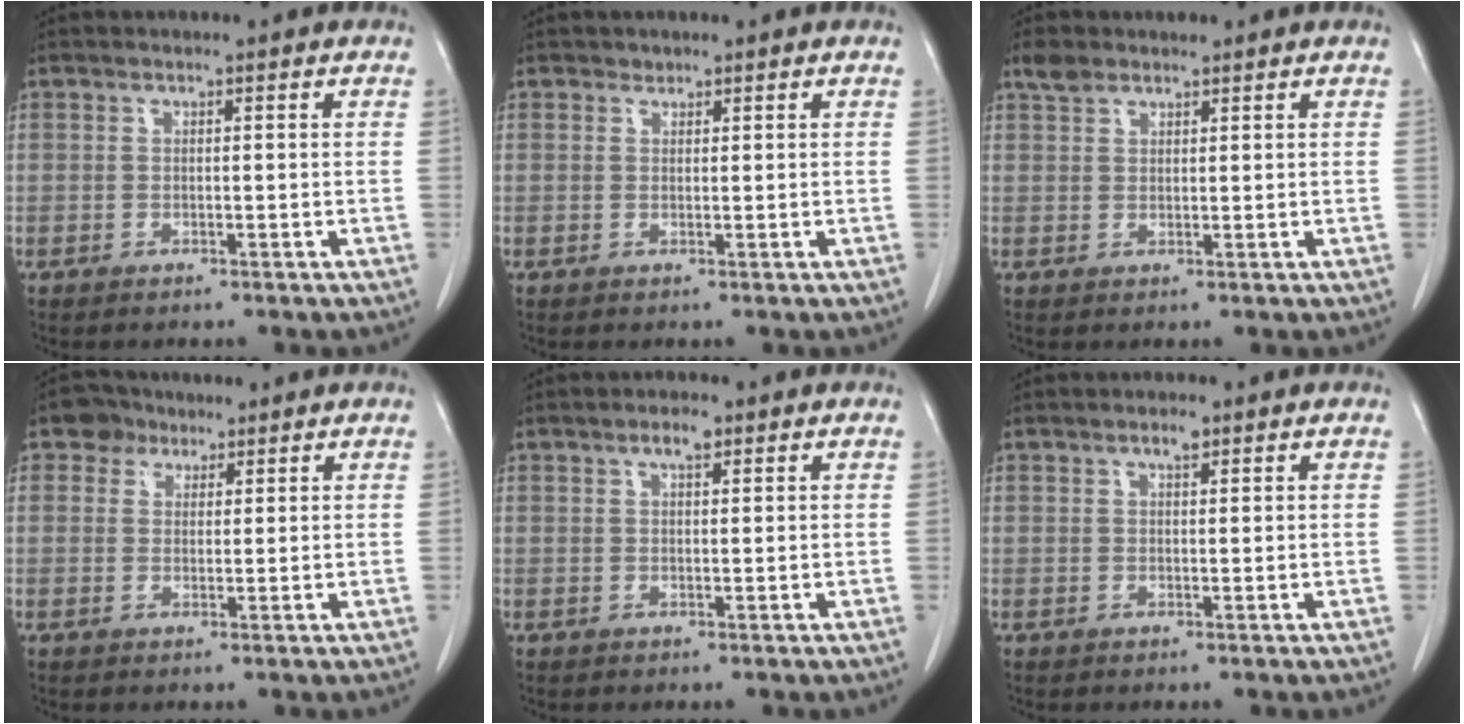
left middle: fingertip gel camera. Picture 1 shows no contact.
{"total": 0.7, "force": [0.5, 0.5, -0.1], "torque": [0.002, -0.002, 0.005]}
{"total": 2.5, "force": [1.9, 1.3, 0.7], "torque": [-0.017, 0.013, 0.036]}
{"total": 3.4, "force": [2.1, 2.6, 0.4], "torque": [-0.007, 0.012, 0.032]}
{"total": 2.1, "force": [1.3, 0.7, 1.5], "torque": [-0.029, 0.005, 0.021]}
{"total": 1.4, "force": [0.9, 0.5, 1.0], "torque": [-0.017, 0.002, 0.015]}